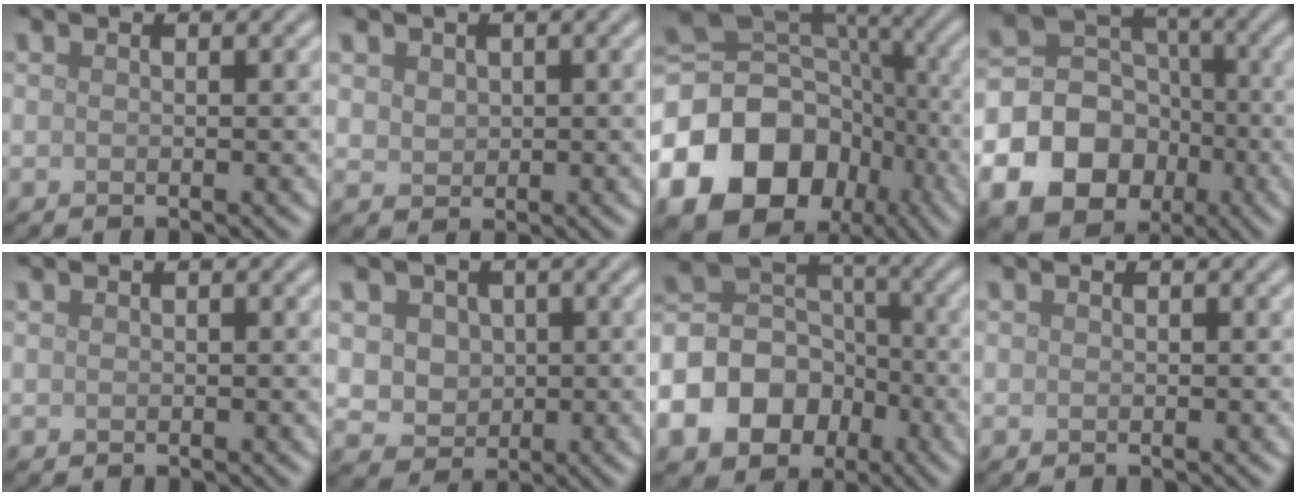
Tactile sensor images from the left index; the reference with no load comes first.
{"total": 1.7, "force": [0.7, 1.4, 0.7], "torque": [-0.014, -0.003, 0.017]}
{"total": 19.3, "force": [-7.9, 15.4, 8.4], "torque": [-0.167, -0.033, -0.140]}
{"total": 15.3, "force": [-5.6, 13.3, 5.0], "torque": [-0.118, -0.039, -0.106]}
{"total": 0.0}
{"total": 3.9, "force": [0.7, 3.4, 1.7], "torque": [-0.036, 0.001, 0.007]}
{"total": 11.9, "force": [-5.2, 9.8, 4.3], "torque": [-0.104, -0.016, -0.110]}
{"total": 0.0}